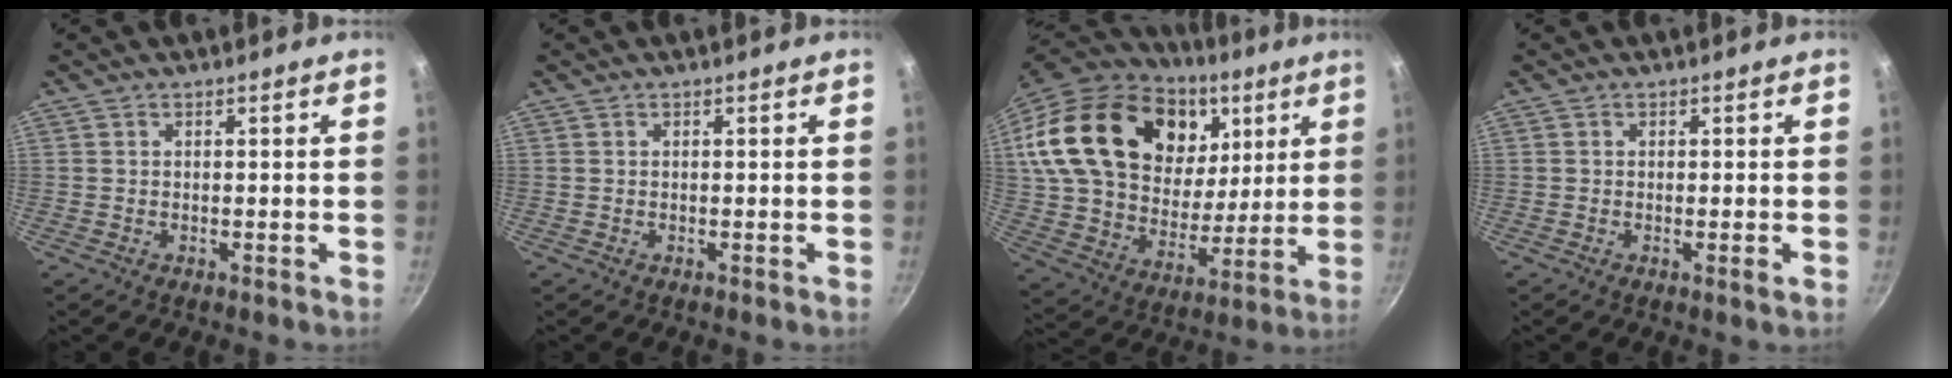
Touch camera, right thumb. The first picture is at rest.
{"total": 0.0}
{"total": 34.7, "force": [13.0, 22.6, 22.9], "torque": [-0.418, -0.015, 0.231]}
{"total": 1.1, "force": [-0.3, 0.0, 1.1], "torque": [-0.019, -0.004, -0.007]}